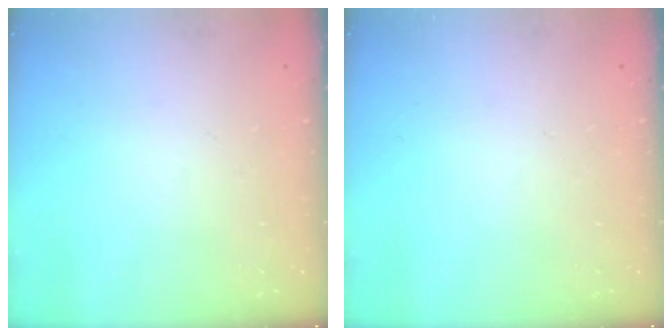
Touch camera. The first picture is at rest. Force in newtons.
{"total": 0.0}